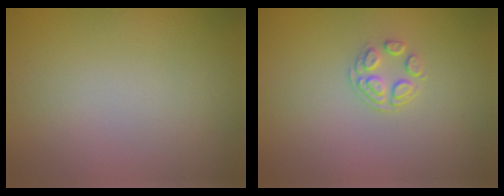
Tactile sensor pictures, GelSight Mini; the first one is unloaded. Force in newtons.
{"total": 1.8, "press": 1.2, "slide": 1.4}